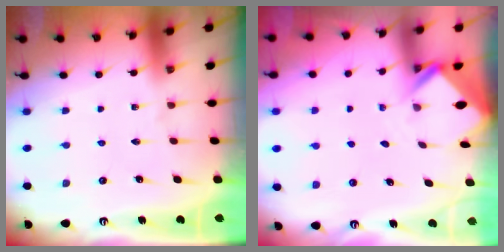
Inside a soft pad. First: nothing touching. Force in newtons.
{"total": 2.6, "press": 2.6, "slide": 0.1}